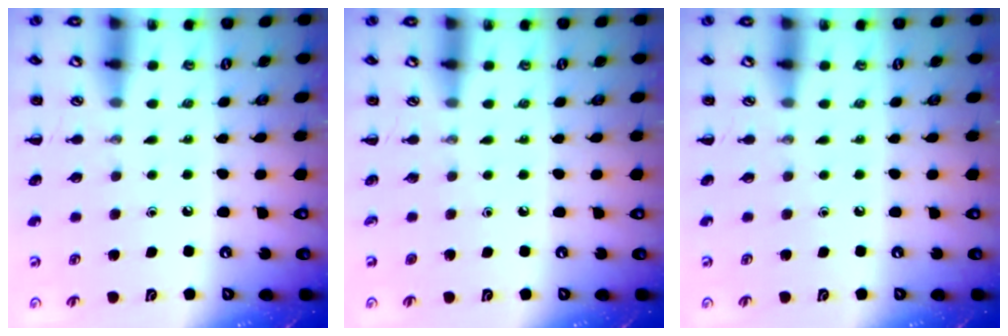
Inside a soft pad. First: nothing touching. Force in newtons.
{"total": 0.0}
{"total": 0.0}